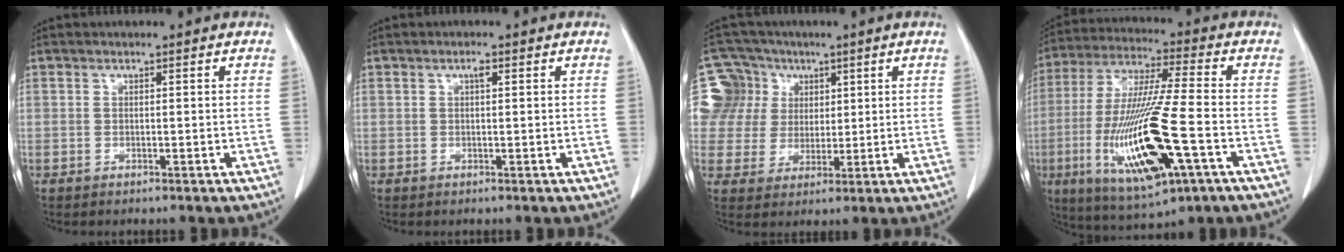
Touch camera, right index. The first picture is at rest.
{"total": 1.0, "force": [0.4, 0.3, 0.9], "torque": [-0.017, 0.003, 0.005]}
{"total": 10.7, "force": [3.7, 10.0, 1.0], "torque": [-0.032, 0.042, 0.073]}
{"total": 19.5, "force": [-6.0, 2.4, 18.5], "torque": [-0.392, -0.032, -0.099]}